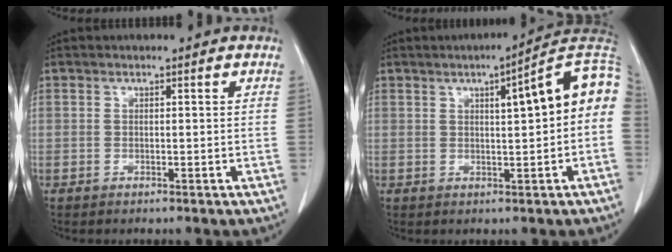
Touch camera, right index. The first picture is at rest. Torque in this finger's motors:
{"motor_torque": [0.89, -0.06, 0.22, 0.07]}